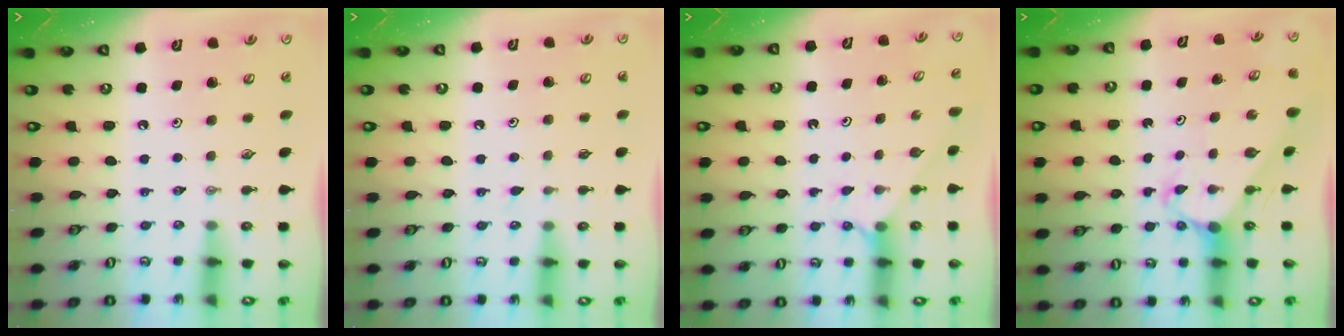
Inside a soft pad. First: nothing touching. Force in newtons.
{"total": 6.4, "press": 6.3, "slide": 0.6}
{"total": 2.1, "press": 2.1, "slide": 0.3}
{"total": 4.0, "press": 4.0, "slide": 0.3}